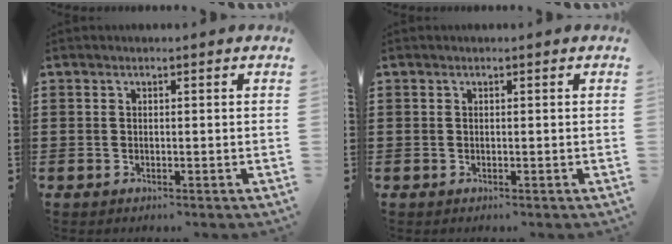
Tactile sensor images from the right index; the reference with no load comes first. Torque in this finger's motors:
{"motor_torque": [0.00, 0.00, 0.00, 0.00]}